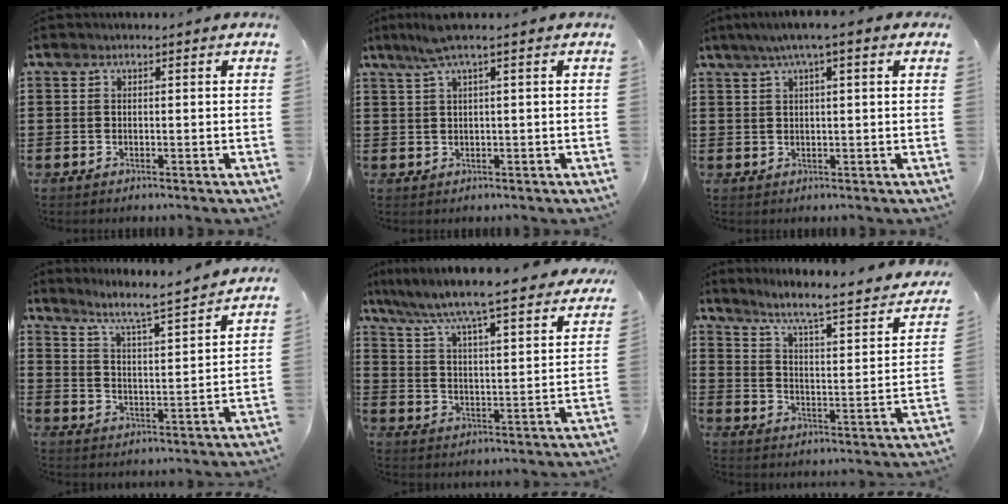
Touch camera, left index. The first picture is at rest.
{"total": 3.4, "force": [1.3, -0.2, 3.1], "torque": [-0.069, -0.004, 0.020]}
{"total": 3.8, "force": [1.9, 0.3, 3.3], "torque": [-0.066, 0.006, 0.032]}
{"total": 5.9, "force": [5.2, -0.6, 2.6], "torque": [-0.073, -0.044, 0.081]}
{"total": 5.9, "force": [5.5, -0.7, 2.1], "torque": [-0.069, -0.052, 0.084]}
{"total": 5.7, "force": [4.4, 0.0, 3.6], "torque": [-0.092, -0.041, 0.063]}